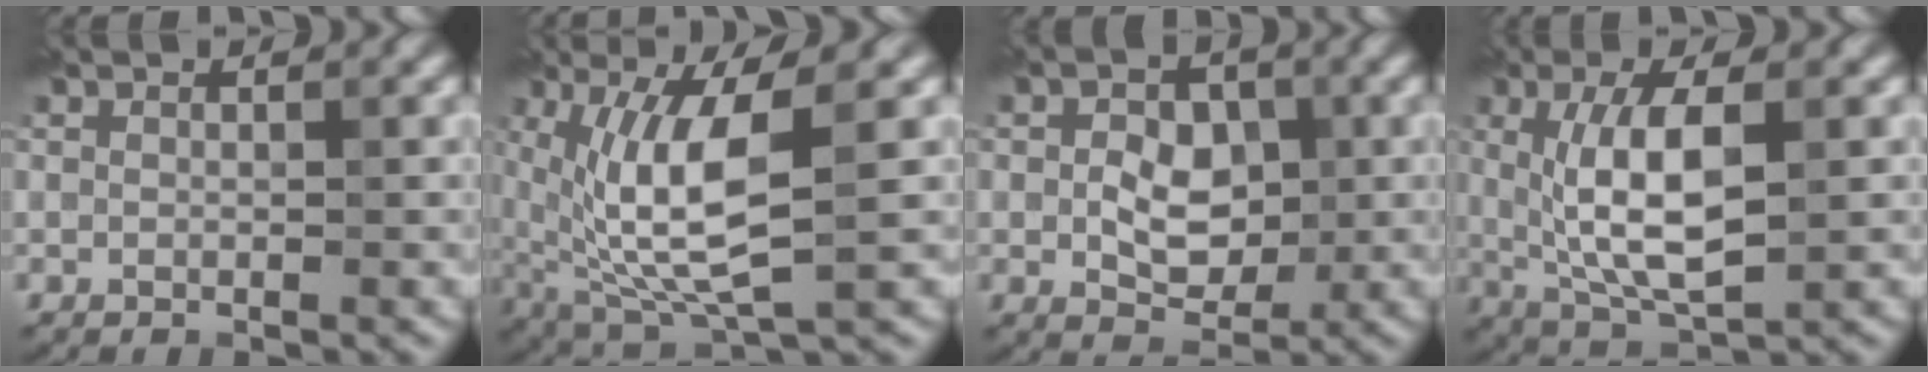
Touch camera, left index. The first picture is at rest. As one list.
[{"total": 8.3, "force": [0.9, 2.5, 7.8], "torque": [-0.160, -0.007, 0.023]}, {"total": 4.4, "force": [0.0, 3.1, 3.1], "torque": [-0.051, -0.003, -0.003]}, {"total": 7.3, "force": [0.6, 2.6, 6.8], "torque": [-0.127, -0.007, 0.013]}]